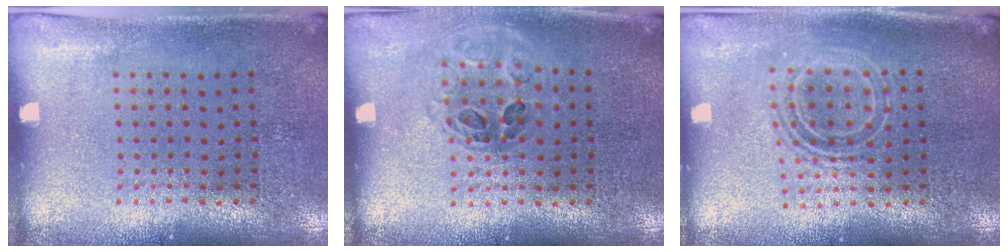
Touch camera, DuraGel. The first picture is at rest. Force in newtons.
{"total": 1.0, "press": 1.0, "slide": 0.3}
{"total": 1.7, "press": 1.3, "slide": 1.1}